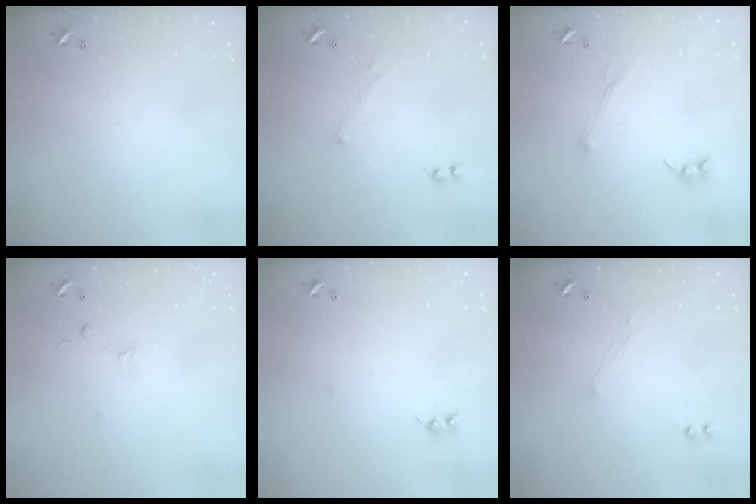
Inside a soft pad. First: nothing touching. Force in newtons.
{"total": 0.0}
{"total": 2.1, "press": 2.0, "slide": 0.7}
{"total": 2.5, "press": 2.3, "slide": 1.0}
{"total": 6.2, "press": 6.2, "slide": 0.7}
{"total": 1.0, "press": 0.9, "slide": 0.5}